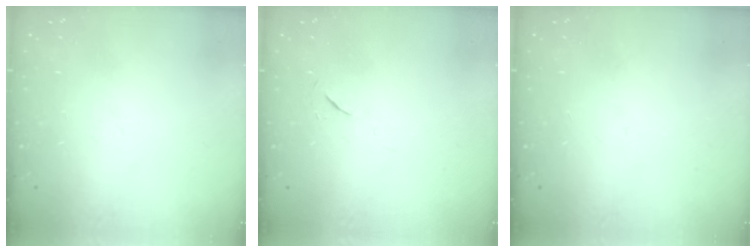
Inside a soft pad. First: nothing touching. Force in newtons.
{"total": 5.7, "press": 5.2, "slide": 2.4}
{"total": 0.0}